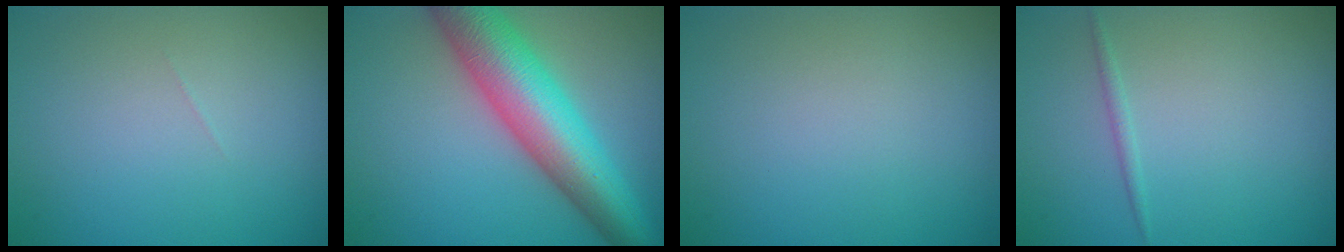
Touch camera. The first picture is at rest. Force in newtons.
{"total": 9.9, "press": 9.9, "slide": 0.3}
{"total": 0.0}
{"total": 0.8, "press": 0.8, "slide": 0.0}